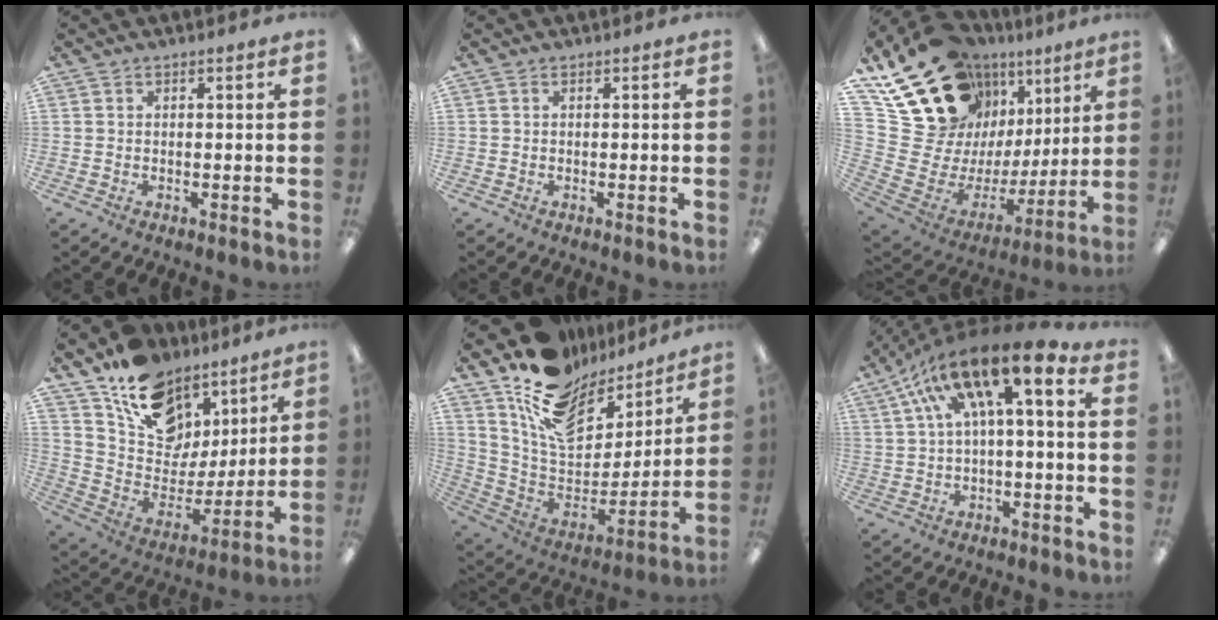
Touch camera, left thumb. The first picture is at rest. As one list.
[{"total": 0.0}, {"total": 23.8, "force": [15.6, 15.5, 9.1], "torque": [-0.137, -0.112, 0.326]}, {"total": 15.3, "force": [9.7, 10.2, 5.9], "torque": [-0.107, -0.068, 0.182]}, {"total": 15.9, "force": [11.4, 8.5, 7.1], "torque": [-0.142, -0.085, 0.206]}, {"total": 14.8, "force": [6.3, 4.0, 12.8], "torque": [-0.234, -0.030, 0.097]}]